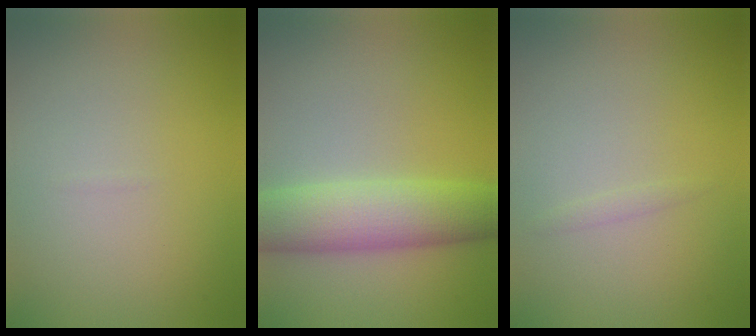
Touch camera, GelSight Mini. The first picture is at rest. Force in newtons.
{"total": 6.7, "press": 6.7, "slide": 0.4}
{"total": 0.6, "press": 0.6, "slide": 0.0}